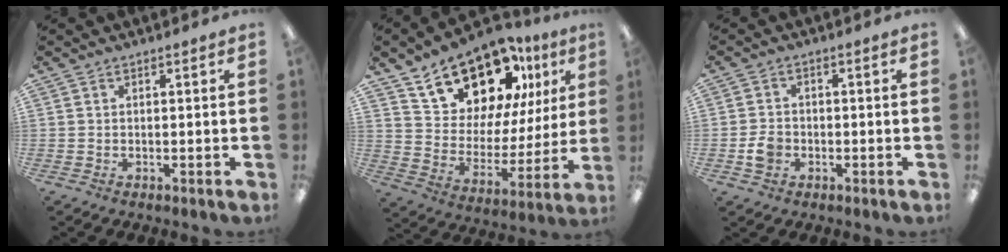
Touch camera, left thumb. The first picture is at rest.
{"total": 18.3, "force": [14.2, 8.9, 7.4], "torque": [-0.135, -0.093, 0.256]}
{"total": 4.5, "force": [-1.4, 3.5, 2.4], "torque": [-0.045, 0.007, -0.024]}